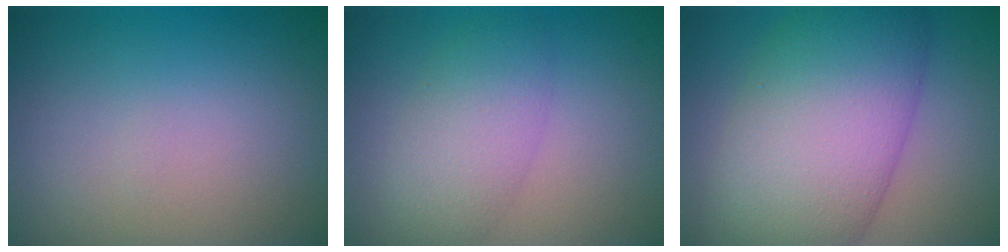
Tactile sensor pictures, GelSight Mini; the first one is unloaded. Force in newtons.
{"total": 4.4, "press": 4.4, "slide": 0.1}
{"total": 11.9, "press": 11.9, "slide": 0.3}